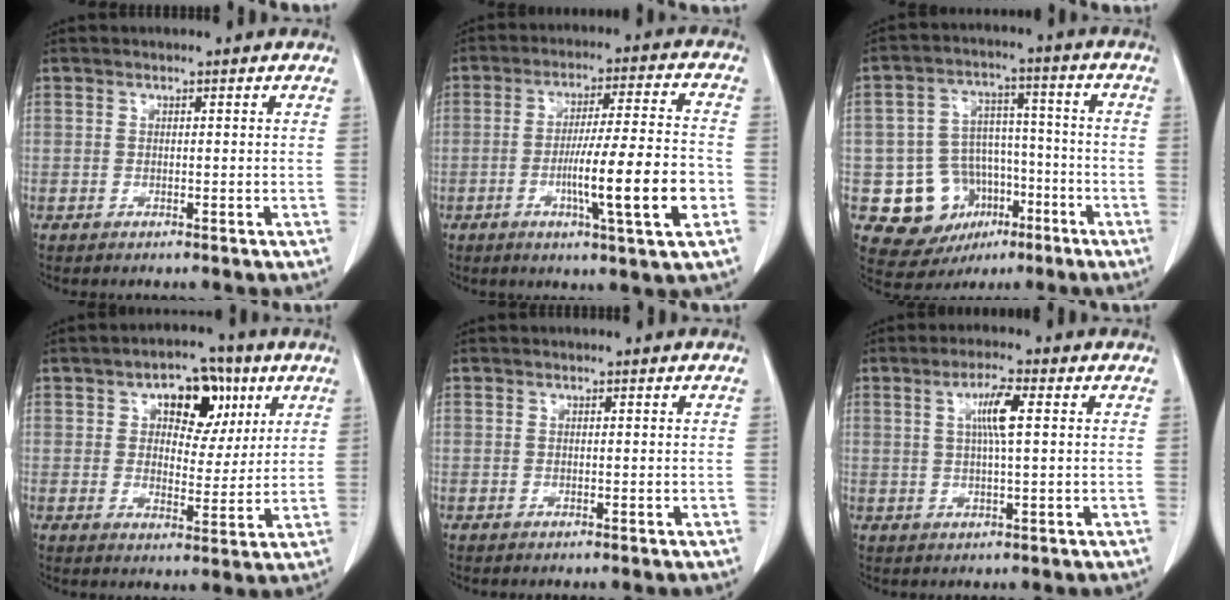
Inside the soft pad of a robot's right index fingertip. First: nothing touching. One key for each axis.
{"total": 13.0, "fx": -3.6, "fy": 0.0, "fz": 12.5, "tx": -0.200, "ty": -0.003, "tz": -0.058}
{"total": 11.9, "fx": -4.5, "fy": 10.0, "fz": 4.6, "tx": -0.069, "ty": 0.034, "tz": -0.056}
{"total": 9.2, "fx": 3.9, "fy": 5.3, "fz": 6.4, "tx": -0.083, "ty": 0.023, "tz": 0.059}
{"total": 0.0}
{"total": 5.0, "fx": 1.2, "fy": 0.2, "fz": 4.8, "tx": -0.090, "ty": 0.002, "tz": 0.023}